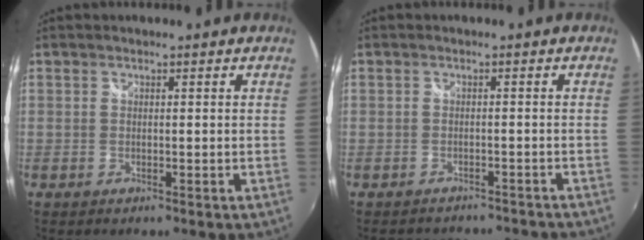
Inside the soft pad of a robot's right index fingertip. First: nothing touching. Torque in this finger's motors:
{"motor_torque": [-2.14, 0.00, -0.51, -0.21]}